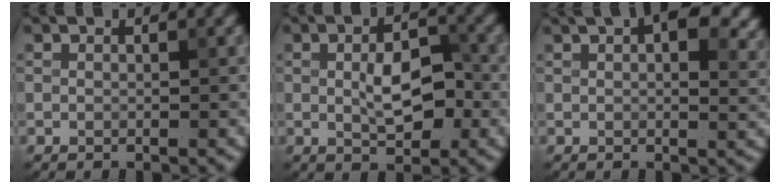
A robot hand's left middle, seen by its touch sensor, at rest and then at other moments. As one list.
[{"total": 4.5, "force": [-0.2, 2.2, 3.9], "torque": [-0.071, 0.000, -0.001]}, {"total": 9.9, "force": [4.8, 5.0, 7.1], "torque": [-0.064, 0.022, 0.056]}]